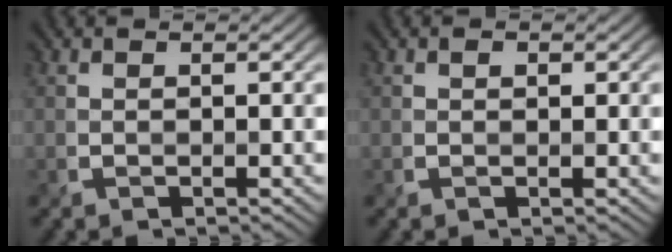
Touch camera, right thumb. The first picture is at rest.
{"total": 0.5, "force": [0.2, 0.4, 0.4], "torque": [-0.006, 0.000, 0.003]}